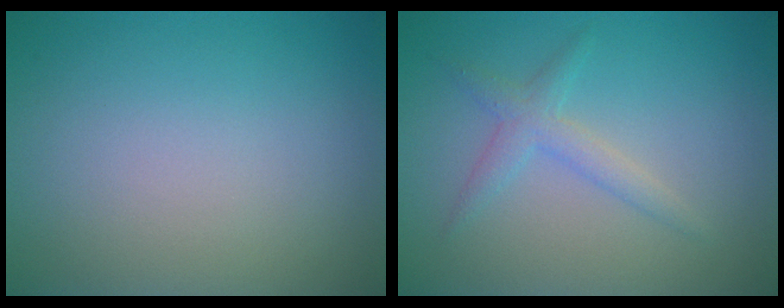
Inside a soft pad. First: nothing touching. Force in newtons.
{"total": 2.0, "press": 2.0, "slide": 0.1}